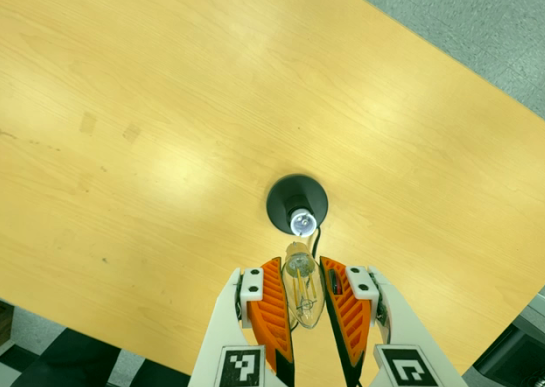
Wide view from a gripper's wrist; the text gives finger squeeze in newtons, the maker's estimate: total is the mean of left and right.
{"total": 12.4, "left": 13.4, "right": 11.3}